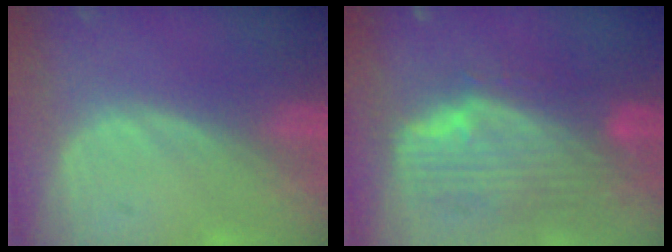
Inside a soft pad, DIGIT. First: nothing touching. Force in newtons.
{"total": 10.0, "press": 8.9, "slide": 4.6}